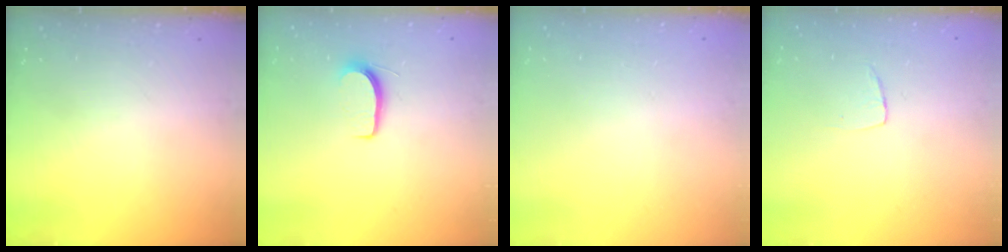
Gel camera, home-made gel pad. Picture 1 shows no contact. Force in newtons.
{"total": 6.1, "press": 6.0, "slide": 0.7}
{"total": 0.0}
{"total": 3.8, "press": 3.7, "slide": 0.3}